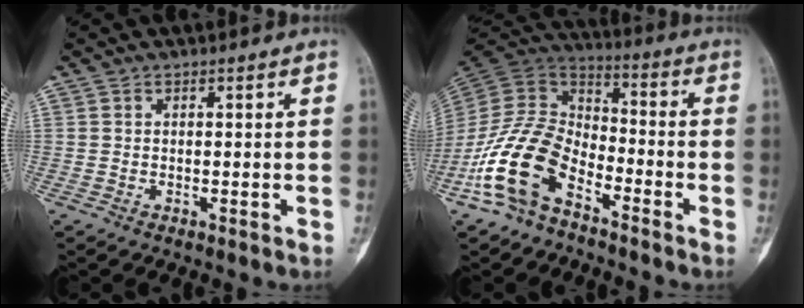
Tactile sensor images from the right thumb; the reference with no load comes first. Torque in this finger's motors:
{"motor_torque": [2.32, 1.67, 1.34, -1.43, 0.55]}